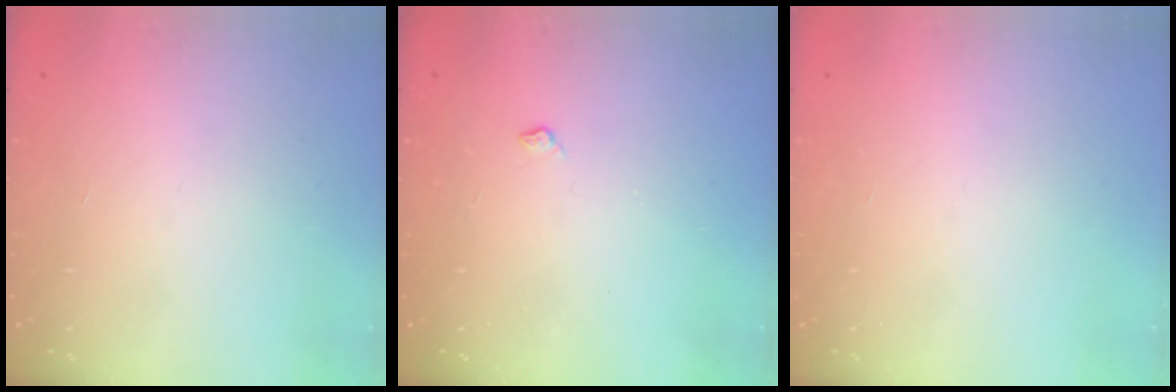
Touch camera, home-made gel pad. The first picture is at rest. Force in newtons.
{"total": 3.5, "press": 3.5, "slide": 0.5}
{"total": 0.0}